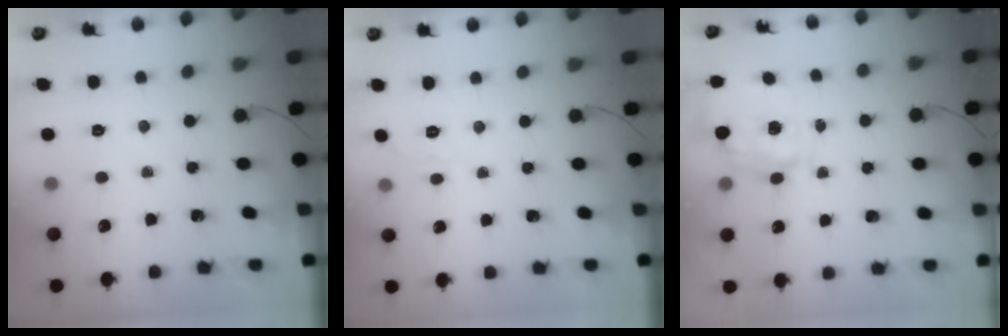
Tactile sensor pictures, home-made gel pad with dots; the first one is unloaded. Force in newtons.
{"total": 4.0, "press": 3.5, "slide": 1.9}
{"total": 4.0, "press": 3.9, "slide": 0.8}